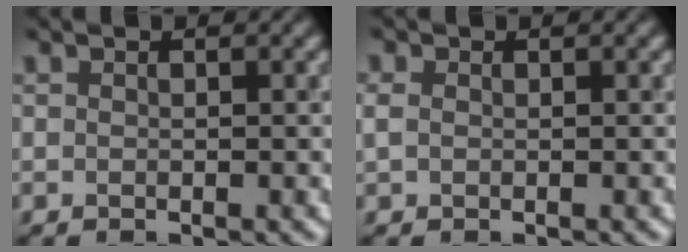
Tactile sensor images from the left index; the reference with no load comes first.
{"total": 0.8, "force": [0.0, 0.7, 0.4], "torque": [-0.009, 0.001, -0.002]}